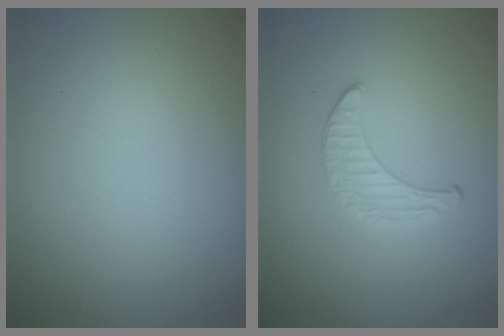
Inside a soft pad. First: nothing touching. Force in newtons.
{"total": 1.0, "press": 1.0, "slide": 0.3}